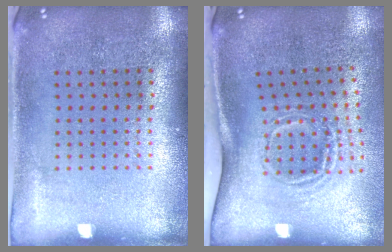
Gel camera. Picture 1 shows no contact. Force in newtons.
{"total": 1.9, "press": 1.2, "slide": 1.4}